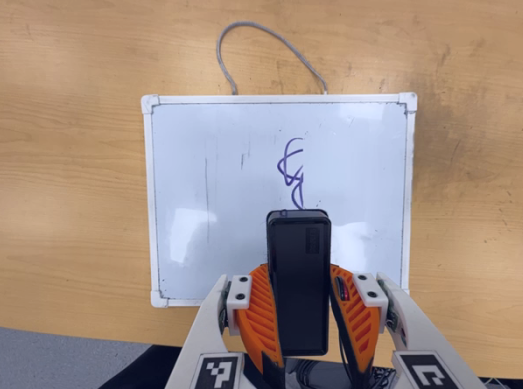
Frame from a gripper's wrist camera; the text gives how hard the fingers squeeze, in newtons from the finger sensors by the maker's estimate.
{"total": 6.9, "left": 5.7, "right": 8.1}